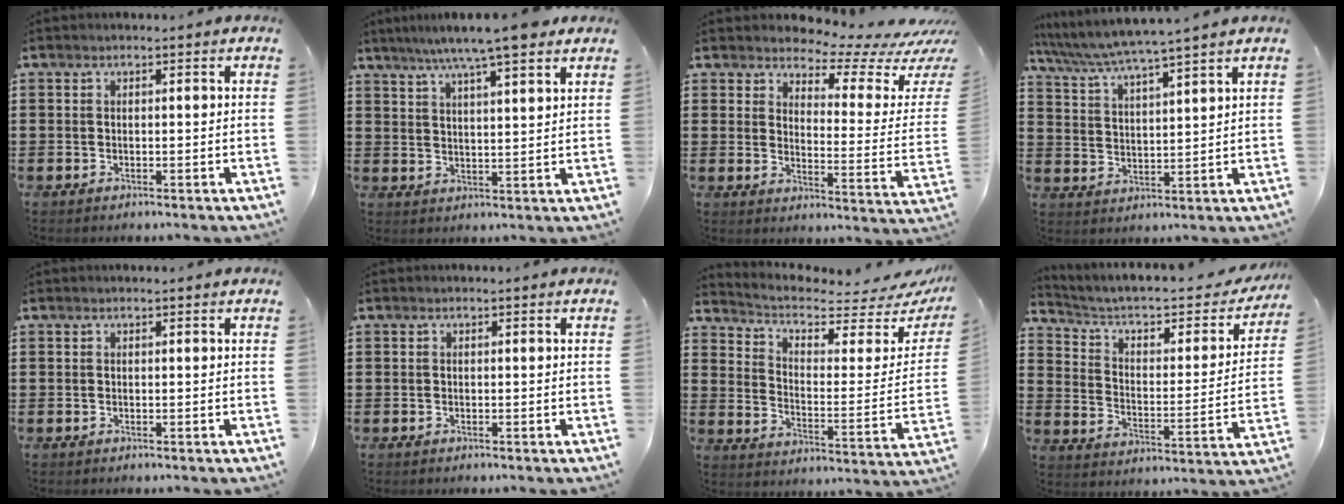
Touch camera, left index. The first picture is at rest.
{"total": 7.7, "force": [6.2, 0.3, 4.5], "torque": [-0.094, -0.014, 0.109]}
{"total": 4.9, "force": [4.5, 1.0, 1.7], "torque": [-0.044, -0.041, 0.071]}
{"total": 4.8, "force": [4.4, -0.8, 1.8], "torque": [-0.055, -0.031, 0.071]}
{"total": 0.0}
{"total": 0.0}
{"total": 4.6, "force": [3.8, 1.5, 2.2], "torque": [-0.065, -0.030, 0.061]}
{"total": 5.3, "force": [4.0, 2.1, 2.8], "torque": [-0.070, -0.032, 0.058]}